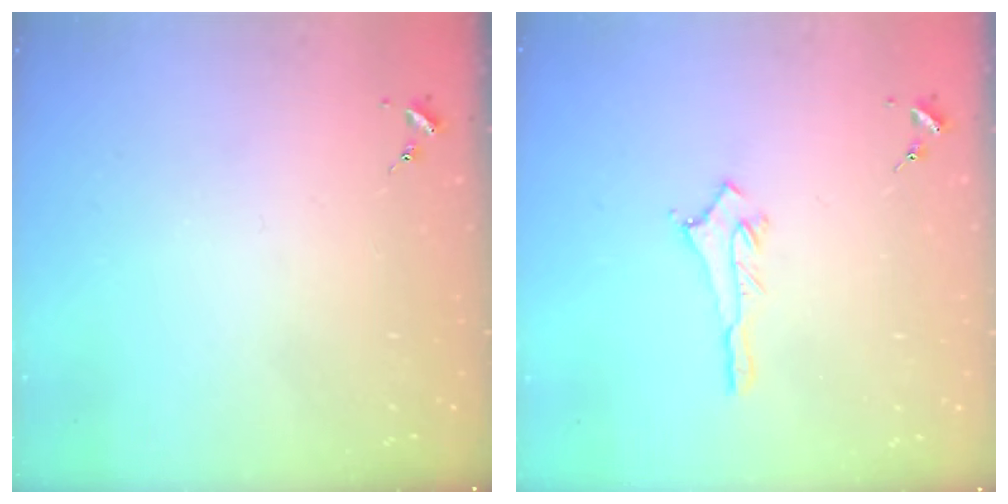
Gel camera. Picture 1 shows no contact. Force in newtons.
{"total": 2.8, "press": 2.8, "slide": 0.4}